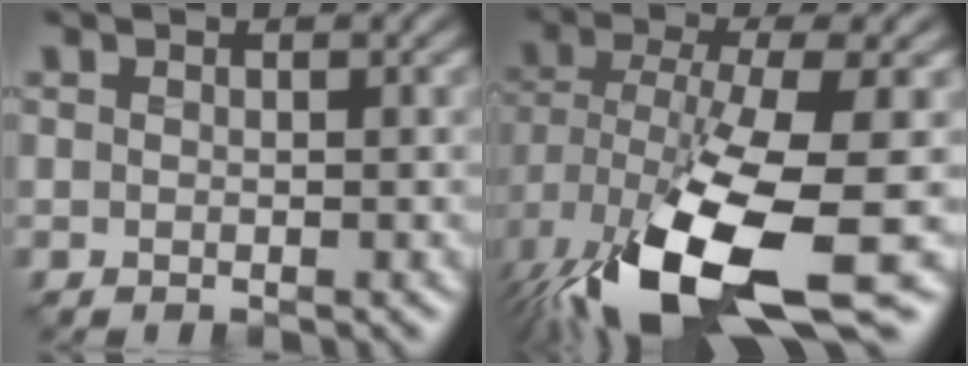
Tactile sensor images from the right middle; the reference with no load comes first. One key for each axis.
{"total": 14.1, "fx": -6.2, "fy": 4.7, "fz": 11.8, "tx": -0.248, "ty": -0.040, "tz": -0.102}